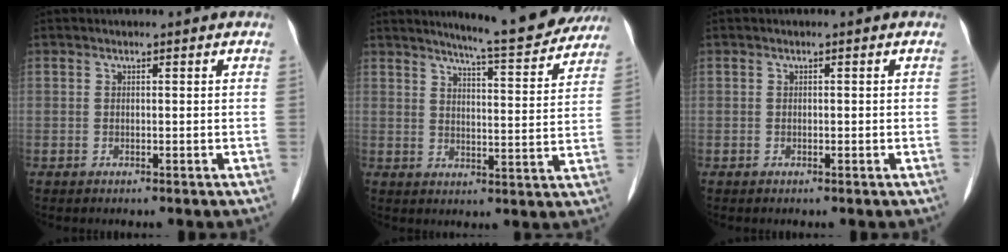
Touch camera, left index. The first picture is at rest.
{"total": 12.9, "force": [11.8, 1.1, 5.0], "torque": [-0.066, -0.010, 0.146]}
{"total": 0.0}